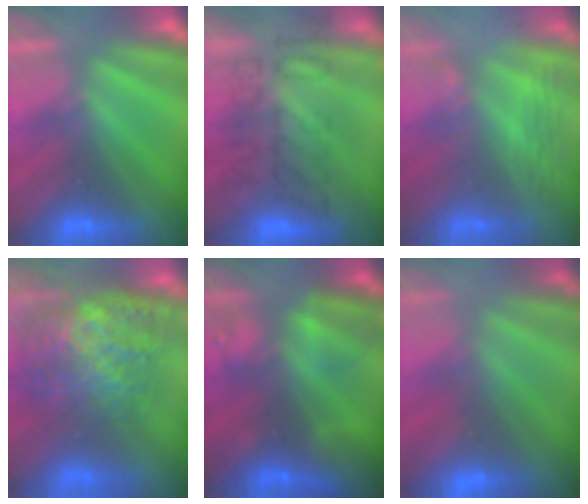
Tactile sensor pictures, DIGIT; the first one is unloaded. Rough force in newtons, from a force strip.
{"total": 10.5}
{"total": 3.0}
{"total": 8.7}
{"total": 7.3}
{"total": 2.7}